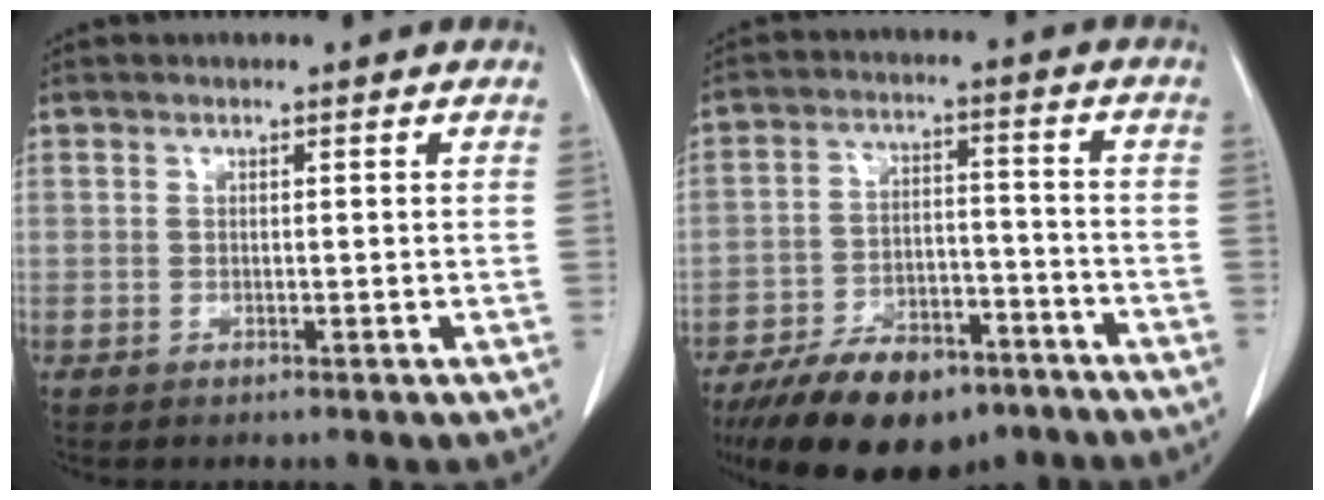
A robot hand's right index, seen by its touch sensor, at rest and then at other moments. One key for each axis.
{"total": 15.3, "fx": -11.2, "fy": 6.5, "fz": 8.0, "tx": -0.134, "ty": 0.005, "tz": -0.184}